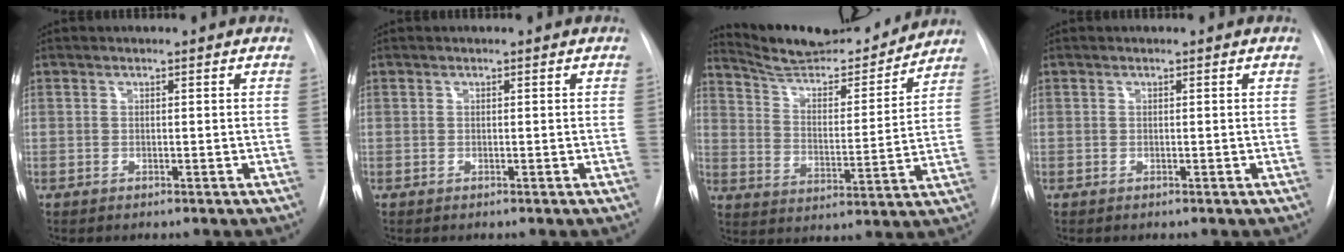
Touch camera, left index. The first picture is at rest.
{"total": 0.0}
{"total": 16.1, "force": [15.2, 2.3, 4.6], "torque": [-0.073, -0.017, 0.236]}
{"total": 0.0}